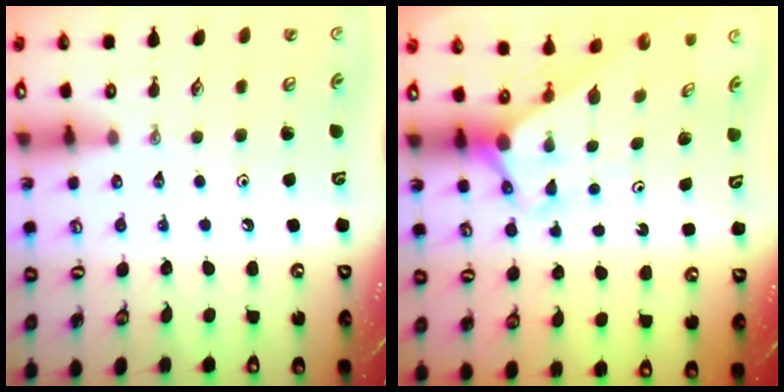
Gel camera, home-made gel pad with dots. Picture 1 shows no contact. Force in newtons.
{"total": 2.7, "press": 2.7, "slide": 0.0}